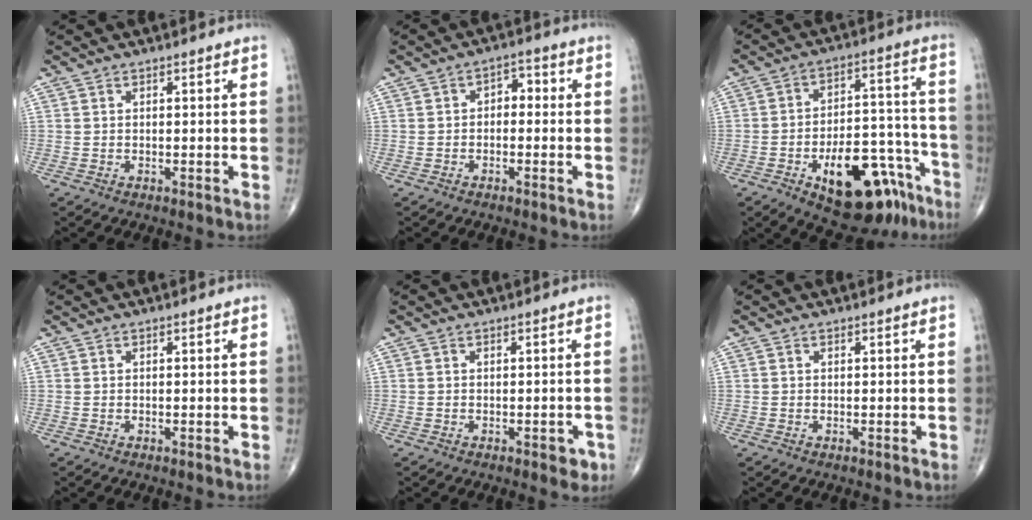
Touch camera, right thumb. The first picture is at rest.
{"total": 3.4, "force": [-0.2, 2.3, 2.5], "torque": [-0.019, 0.018, -0.015]}
{"total": 20.1, "force": [-11.1, 9.4, 13.9], "torque": [-0.154, 0.084, -0.154]}
{"total": 0.0}
{"total": 2.5, "force": [-1.2, 1.2, 1.8], "torque": [-0.012, 0.003, -0.012]}
{"total": 0.0}